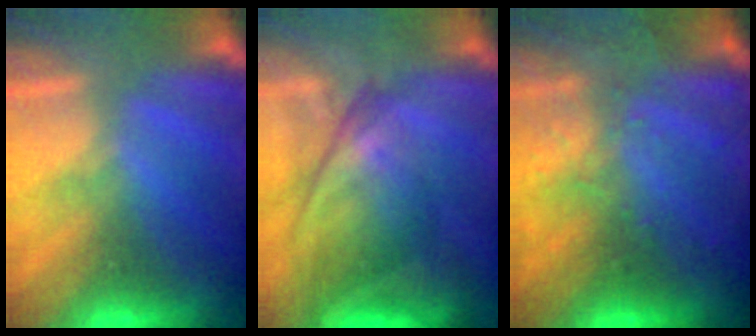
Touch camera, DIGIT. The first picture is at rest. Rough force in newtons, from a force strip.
{"total": 8.8}
{"total": 2.9}